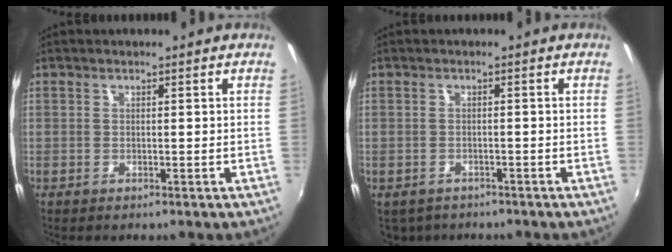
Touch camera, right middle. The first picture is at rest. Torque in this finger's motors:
{"motor_torque": [0.78, -1.16, 0.07, 0.01]}